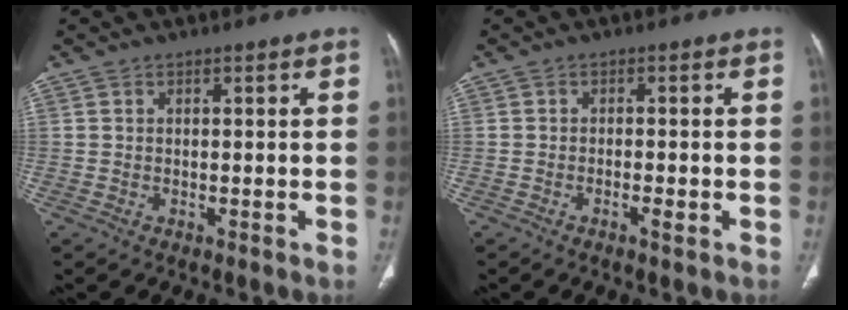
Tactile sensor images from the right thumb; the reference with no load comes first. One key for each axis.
{"total": 1.7, "fx": -0.8, "fy": 0.4, "fz": 1.5, "tx": -0.027, "ty": 0.003, "tz": -0.013}